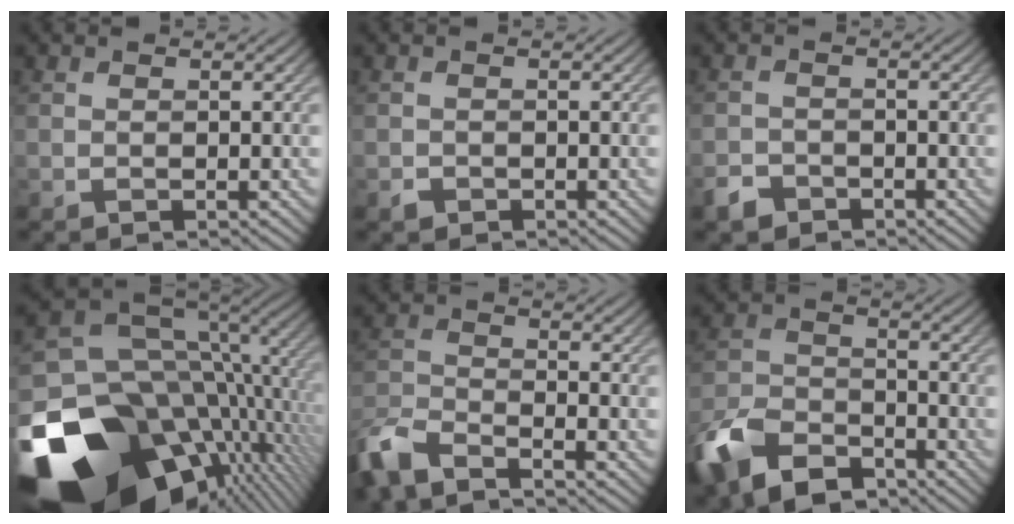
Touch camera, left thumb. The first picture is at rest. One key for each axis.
{"total": 0.9, "fx": -0.6, "fy": 0.6, "fz": 0.3, "tx": -0.004, "ty": -0.004, "tz": -0.012}
{"total": 2.4, "fx": -1.9, "fy": 1.4, "fz": 0.7, "tx": -0.013, "ty": -0.003, "tz": -0.043}
{"total": 20.8, "fx": -5.2, "fy": 14.0, "fz": 14.6, "tx": -0.288, "ty": -0.033, "tz": -0.051}
{"total": 6.9, "fx": -5.8, "fy": 1.8, "fz": 3.2, "tx": -0.083, "ty": -0.017, "tz": -0.124}
{"total": 11.4, "fx": -7.8, "fy": 5.9, "fz": 6.0, "tx": -0.147, "ty": -0.021, "tz": -0.156}